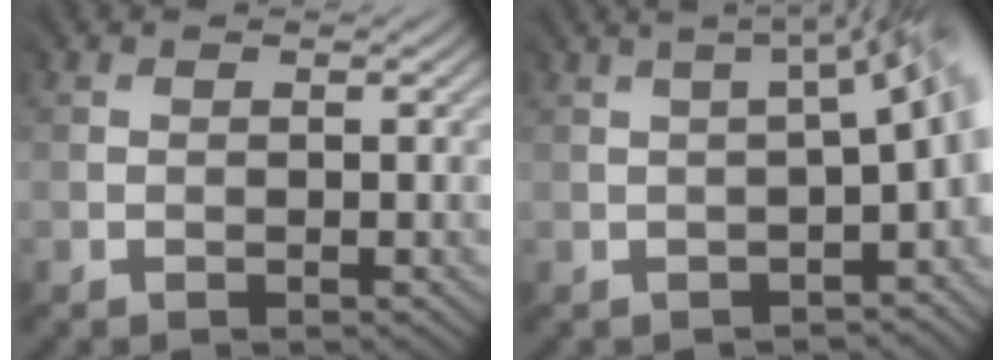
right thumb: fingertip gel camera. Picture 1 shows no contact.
{"total": 7.3, "force": [-0.6, 2.5, 6.9], "torque": [-0.058, 0.006, -0.008]}